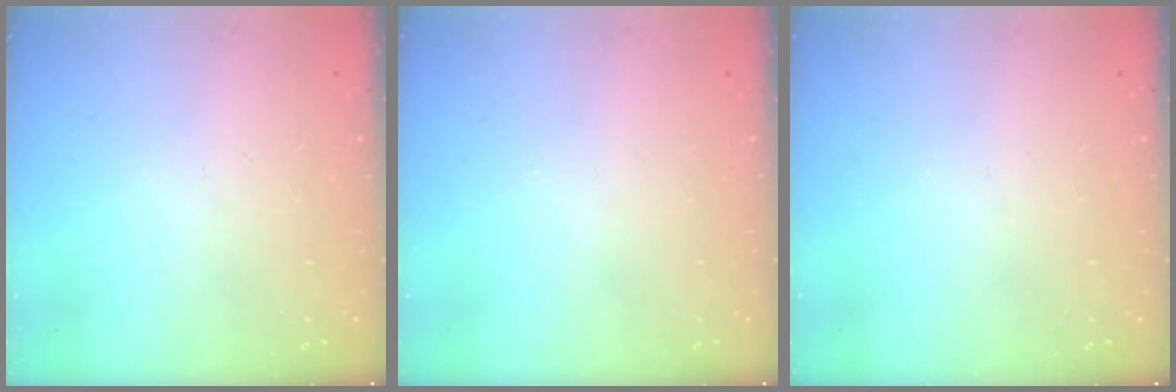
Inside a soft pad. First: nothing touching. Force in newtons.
{"total": 0.0}
{"total": 0.0}